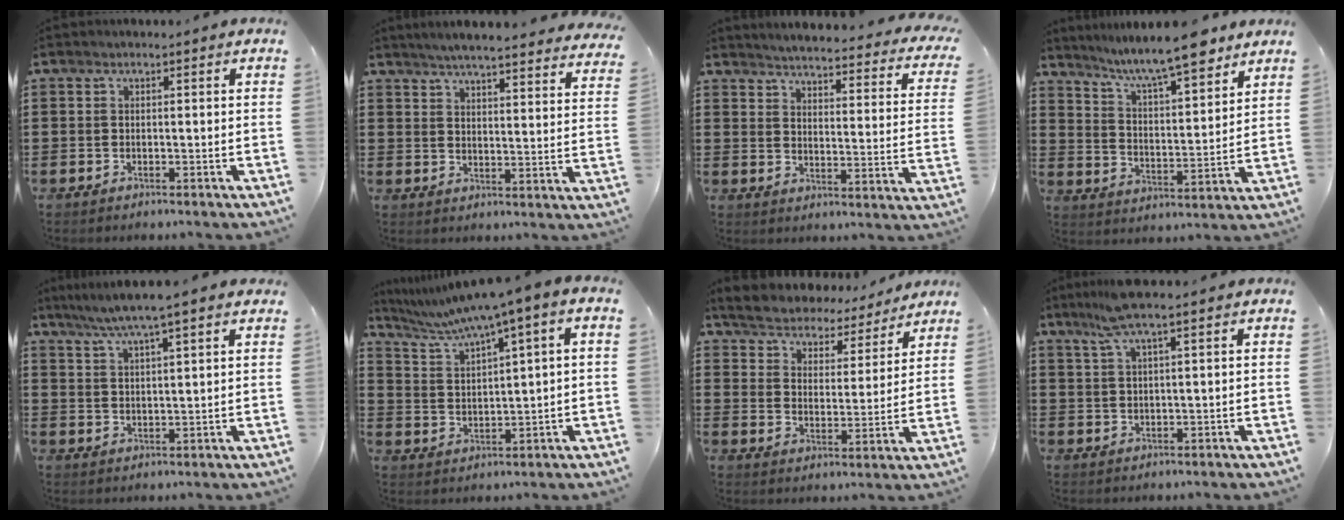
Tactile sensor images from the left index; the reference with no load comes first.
{"total": 4.4, "force": [4.3, -0.2, 0.9], "torque": [-0.036, -0.025, 0.073]}
{"total": 3.4, "force": [3.3, -0.5, 0.7], "torque": [-0.033, -0.033, 0.050]}
{"total": 8.7, "force": [7.4, 1.0, 4.3], "torque": [-0.100, -0.039, 0.126]}
{"total": 5.2, "force": [4.2, -0.3, 3.1], "torque": [-0.072, -0.012, 0.072]}
{"total": 5.6, "force": [3.7, 0.0, 4.2], "torque": [-0.096, -0.025, 0.056]}
{"total": 5.2, "force": [5.2, 0.3, 0.0], "torque": [-0.030, -0.041, 0.086]}
{"total": 5.3, "force": [3.3, 0.2, 4.2], "torque": [-0.089, 0.002, 0.060]}